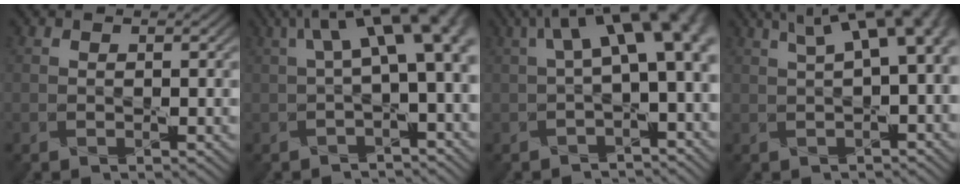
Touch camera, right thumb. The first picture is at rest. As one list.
[{"total": 10.3, "force": [2.4, 4.1, 9.1], "torque": [-0.141, 0.010, 0.044]}, {"total": 11.1, "force": [2.4, 4.8, 9.8], "torque": [-0.148, 0.005, 0.048]}, {"total": 8.5, "force": [3.1, 3.0, 7.4], "torque": [-0.098, 0.021, 0.051]}]